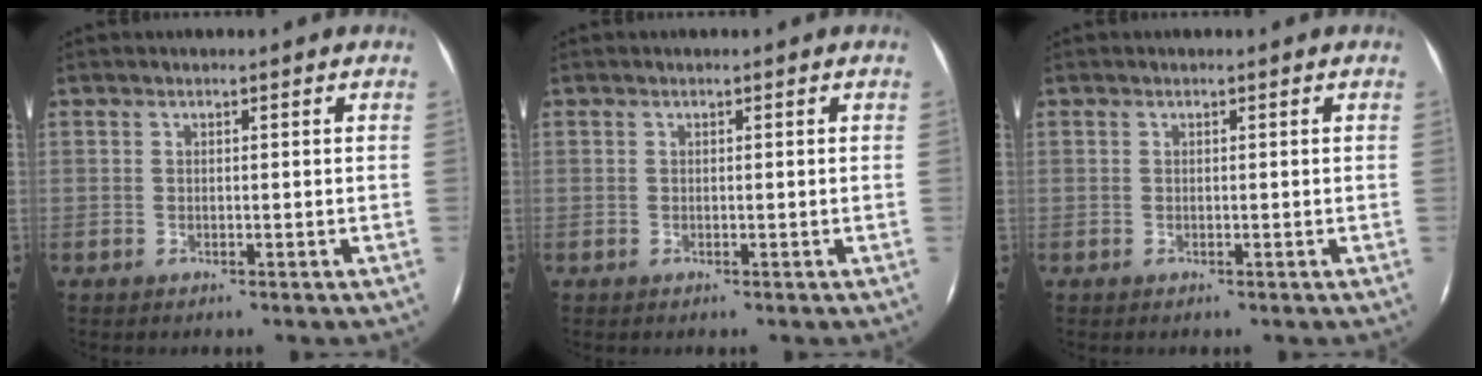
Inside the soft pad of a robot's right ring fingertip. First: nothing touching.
{"total": 0.0}
{"total": 0.0}